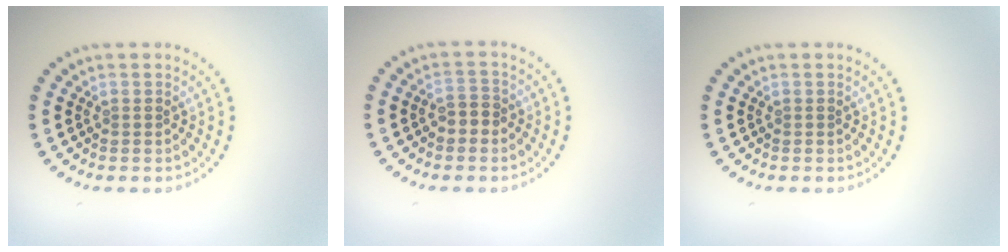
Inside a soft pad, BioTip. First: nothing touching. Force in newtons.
{"total": 1.7, "press": 1.6, "slide": 0.5}
{"total": 0.0}